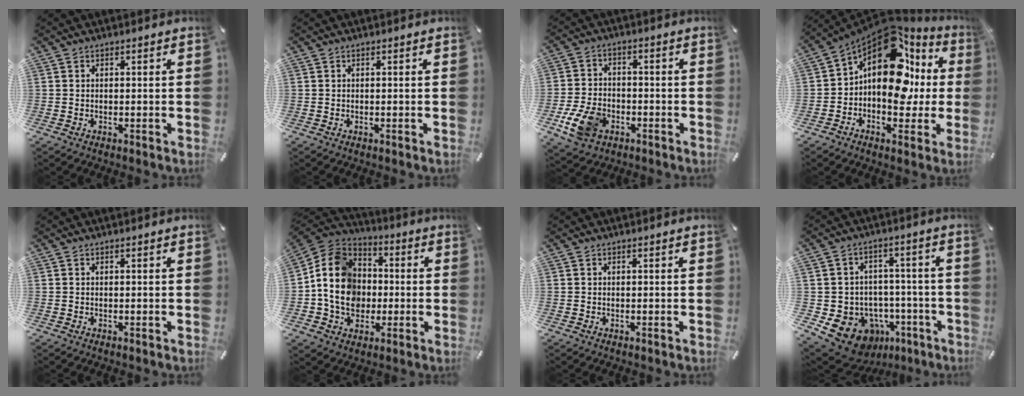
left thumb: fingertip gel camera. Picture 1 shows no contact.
{"total": 0.0}
{"total": 9.7, "force": [-3.9, 6.8, 5.6], "torque": [-0.115, 0.011, -0.070]}
{"total": 17.6, "force": [4.0, 11.3, 12.8], "torque": [-0.194, -0.033, 0.064]}
{"total": 0.0}
{"total": 14.3, "force": [-2.0, 12.5, 6.7], "torque": [-0.148, 0.025, -0.037]}
{"total": 0.0}
{"total": 12.1, "force": [-5.2, 10.1, 3.9], "torque": [-0.058, 0.022, -0.077]}